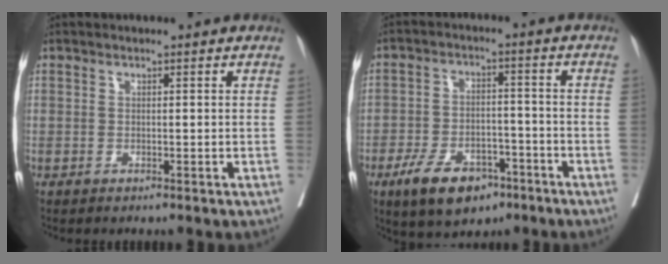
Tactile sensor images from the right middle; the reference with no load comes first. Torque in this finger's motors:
{"motor_torque": [0.97, -0.81, 0.45, 0.07]}